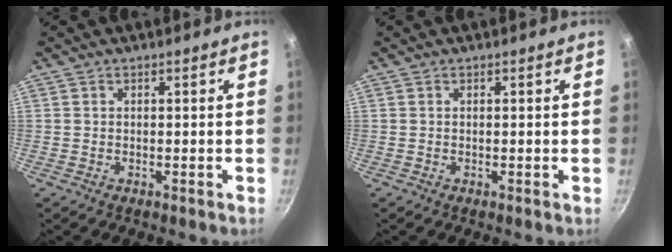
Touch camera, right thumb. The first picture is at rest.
{"total": 0.0}